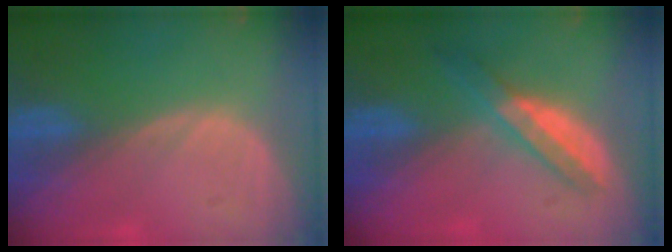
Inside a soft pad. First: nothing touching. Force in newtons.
{"total": 5.7, "press": 5.0, "slide": 2.7}